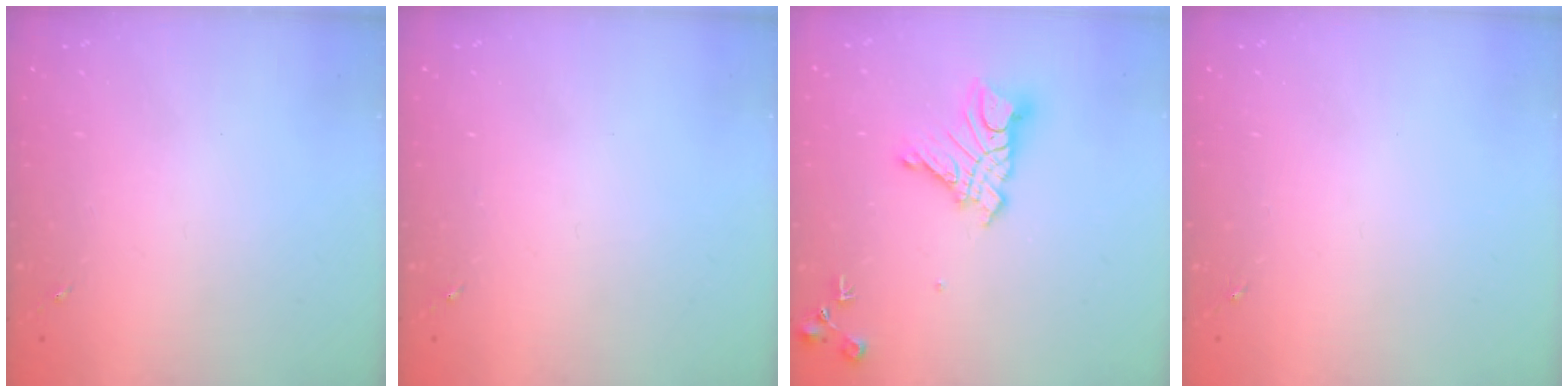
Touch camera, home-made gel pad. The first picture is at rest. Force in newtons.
{"total": 0.0}
{"total": 14.2, "press": 14.2, "slide": 1.3}
{"total": 0.0}